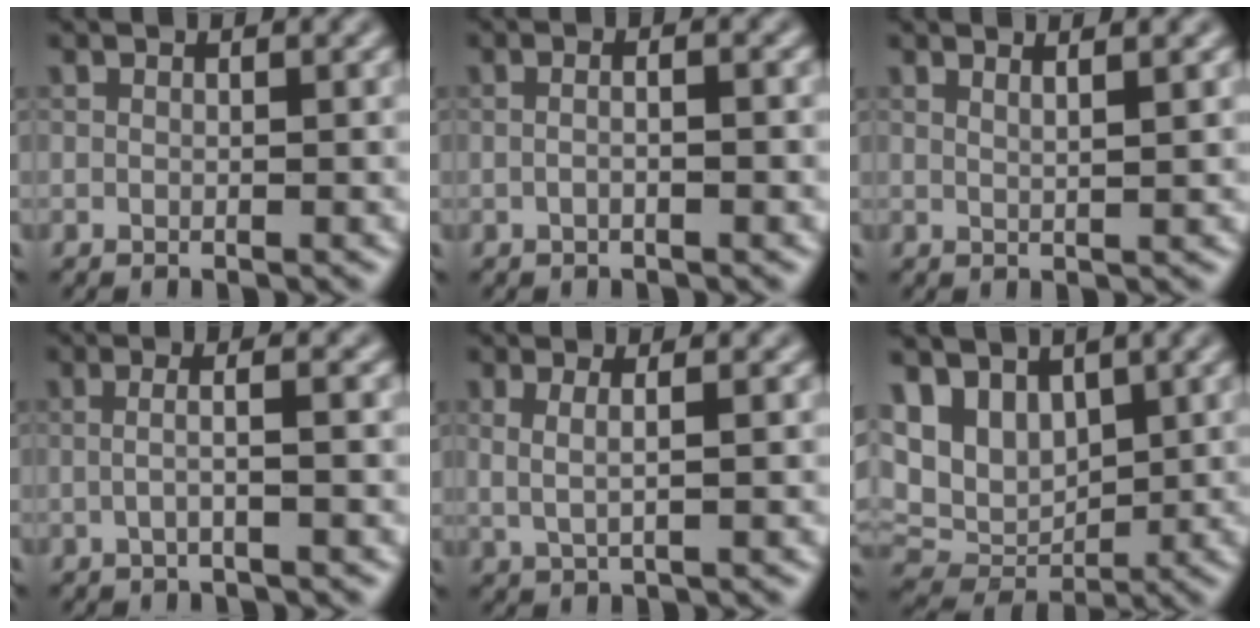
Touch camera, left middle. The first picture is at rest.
{"total": 2.6, "force": [0.3, 1.2, 2.3], "torque": [-0.010, 0.006, -0.022]}
{"total": 2.6, "force": [1.6, 0.9, 1.8], "torque": [-0.005, 0.011, -0.002]}
{"total": 2.5, "force": [-0.1, 0.8, 2.4], "torque": [-0.031, -0.003, -0.014]}
{"total": 2.3, "force": [0.6, 0.9, 2.0], "torque": [-0.036, -0.008, 0.004]}
{"total": 6.7, "force": [2.9, 4.7, 3.6], "torque": [-0.078, 0.000, 0.056]}